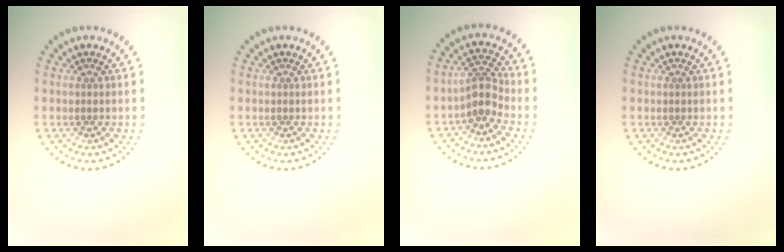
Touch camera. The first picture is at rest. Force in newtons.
{"total": 0.0}
{"total": 2.6, "press": 2.1, "slide": 1.6}
{"total": 0.0}